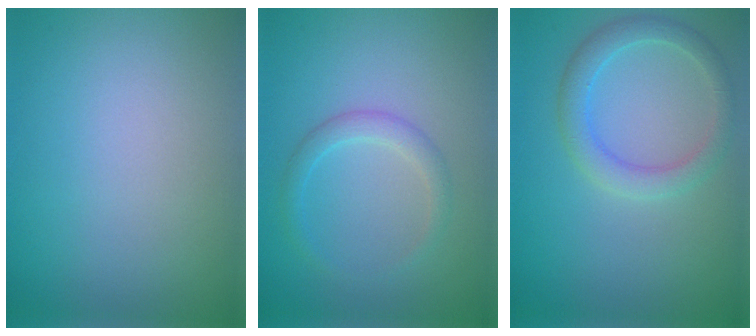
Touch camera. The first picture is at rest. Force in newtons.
{"total": 1.8, "press": 1.7, "slide": 0.1}
{"total": 2.9, "press": 2.9, "slide": 0.1}